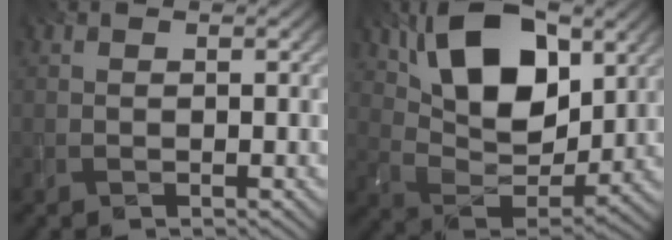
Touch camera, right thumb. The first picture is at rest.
{"total": 13.8, "force": [5.9, 7.4, 10.1], "torque": [-0.180, -0.002, 0.108]}